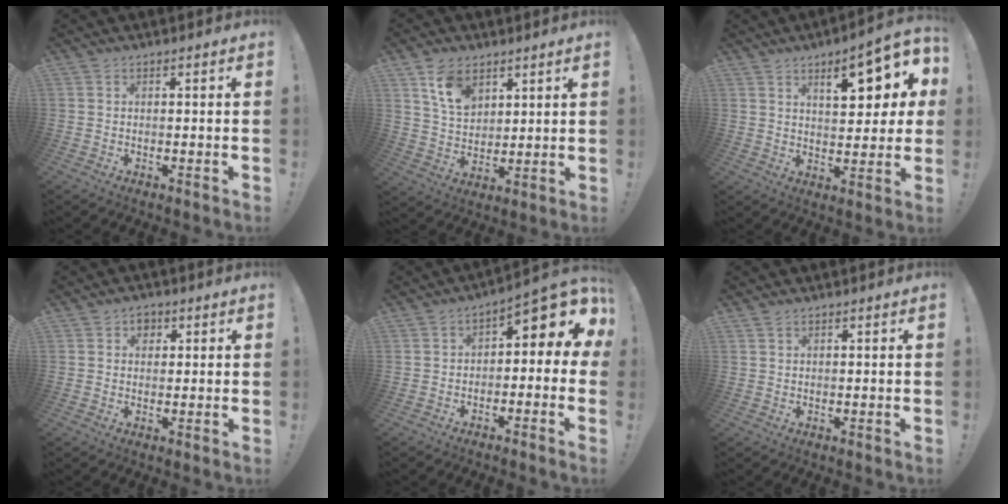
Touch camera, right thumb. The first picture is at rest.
{"total": 10.5, "force": [6.3, 6.6, 5.3], "torque": [-0.085, -0.023, 0.121]}
{"total": 14.2, "force": [6.5, 5.0, 11.6], "torque": [-0.149, -0.034, 0.101]}
{"total": 4.5, "force": [1.5, 4.1, 1.1], "torque": [-0.005, -0.008, 0.025]}
{"total": 5.6, "force": [1.4, 2.4, 4.8], "torque": [-0.052, -0.024, 0.023]}
{"total": 0.9, "force": [0.8, 0.3, 0.4], "torque": [-0.009, 0.001, 0.015]}